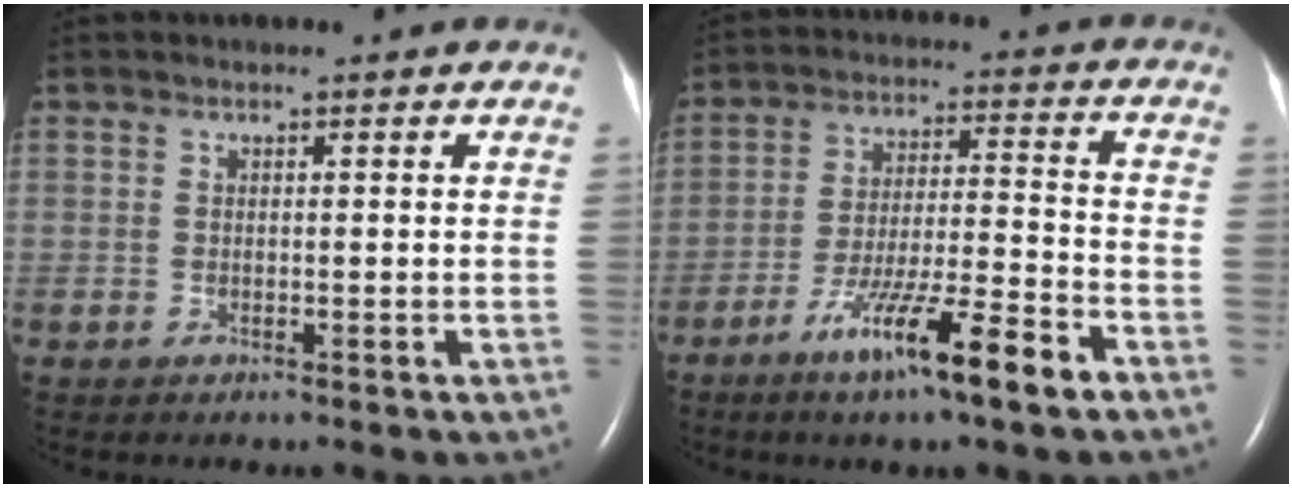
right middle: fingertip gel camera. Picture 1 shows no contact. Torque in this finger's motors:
{"motor_torque": [1.21, -0.92, 0.26, 0.17]}